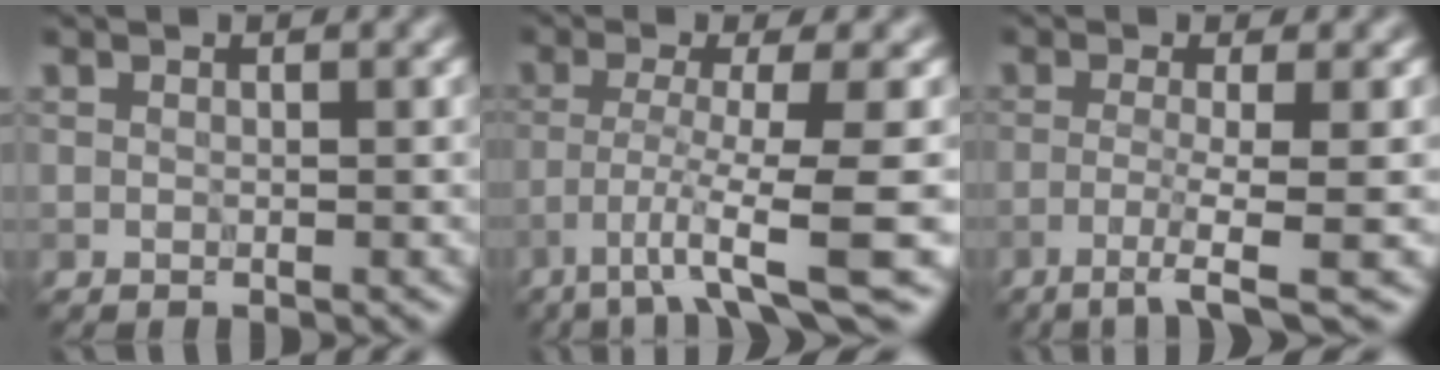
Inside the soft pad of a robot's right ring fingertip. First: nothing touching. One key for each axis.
{"total": 6.6, "fx": -3.2, "fy": 0.4, "fz": 5.8, "tx": -0.091, "ty": -0.001, "tz": -0.059}
{"total": 3.9, "fx": -1.7, "fy": 0.4, "fz": 3.5, "tx": -0.058, "ty": 0.001, "tz": -0.044}